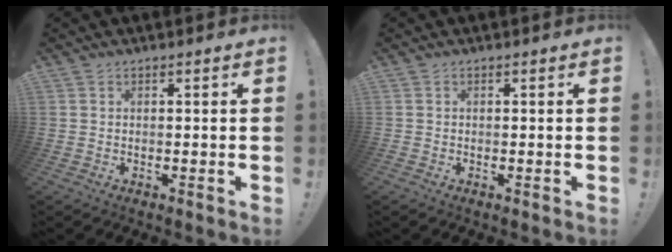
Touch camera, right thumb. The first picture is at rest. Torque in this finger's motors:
{"motor_torque": [0.04, 0.04, 0.07, -0.18, -0.02]}